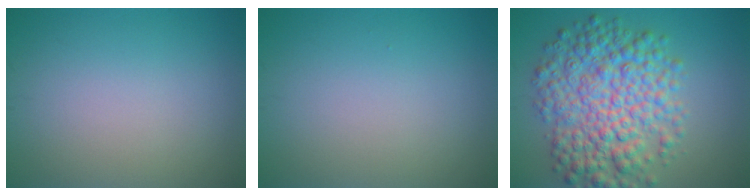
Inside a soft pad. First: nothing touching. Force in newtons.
{"total": 0.0}
{"total": 8.8, "press": 8.8, "slide": 0.1}